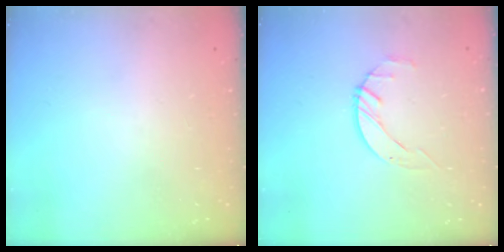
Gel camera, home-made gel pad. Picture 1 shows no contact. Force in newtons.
{"total": 2.1, "press": 2.0, "slide": 0.3}